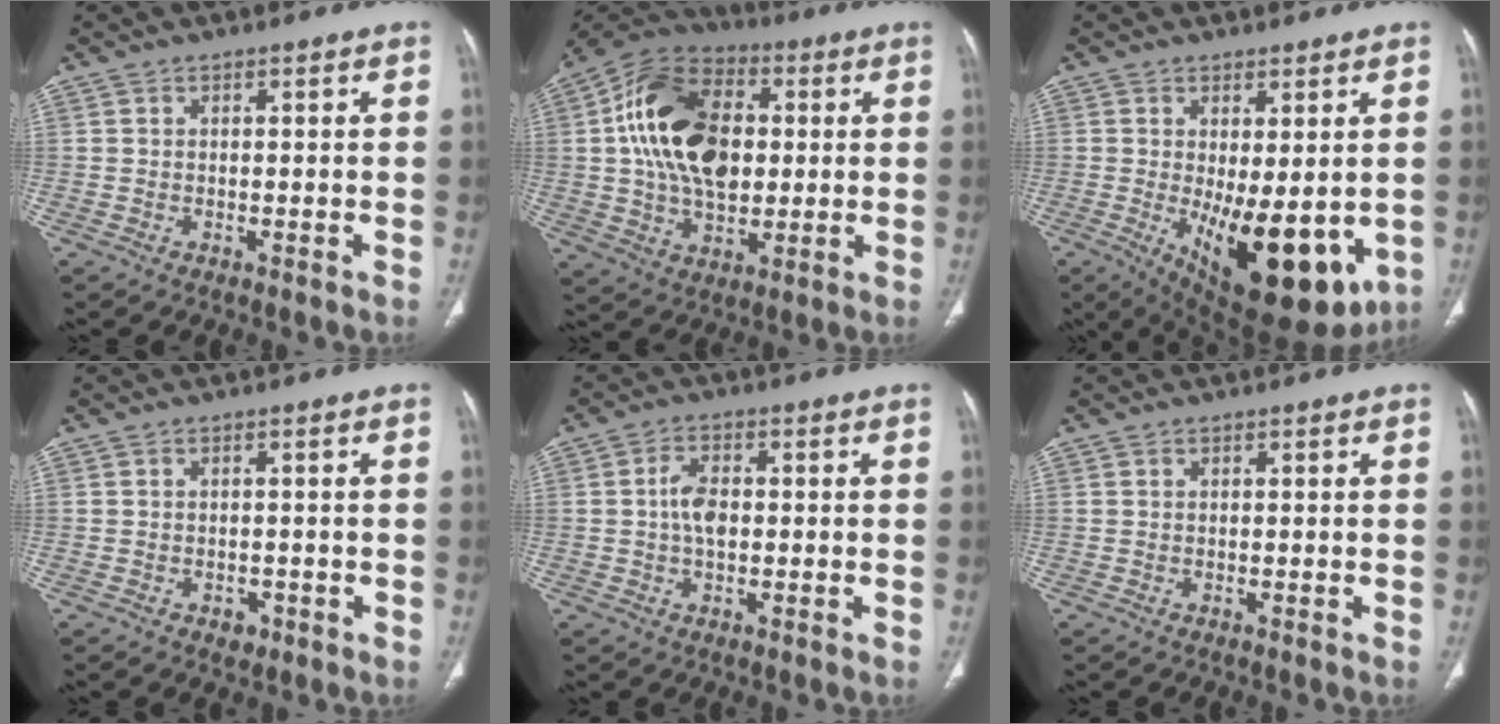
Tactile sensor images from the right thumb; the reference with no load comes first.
{"total": 19.5, "force": [3.3, 12.2, 14.8], "torque": [-0.246, 0.007, 0.058]}
{"total": 16.2, "force": [-3.2, 6.7, 14.4], "torque": [-0.199, -0.032, -0.022]}
{"total": 1.9, "force": [-0.9, 1.4, 0.9], "torque": [-0.007, 0.003, -0.007]}
{"total": 4.6, "force": [0.0, 2.7, 3.7], "torque": [-0.070, 0.008, -0.004]}
{"total": 0.0}